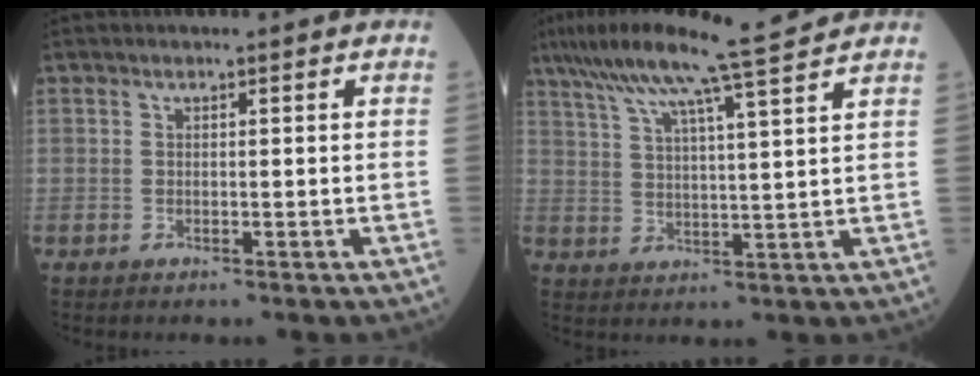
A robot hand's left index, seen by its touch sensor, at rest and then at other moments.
{"total": 12.7, "force": [10.3, -1.0, 7.3], "torque": [-0.130, 0.017, 0.156]}